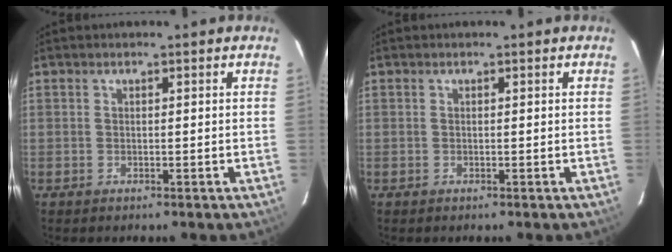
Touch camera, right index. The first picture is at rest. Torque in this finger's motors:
{"motor_torque": [0.02, 0.01, -0.04, 0.00]}